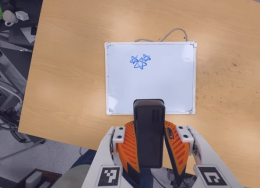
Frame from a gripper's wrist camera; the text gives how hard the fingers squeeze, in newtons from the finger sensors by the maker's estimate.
{"total": 9.2, "left": 7.4, "right": 11.0}